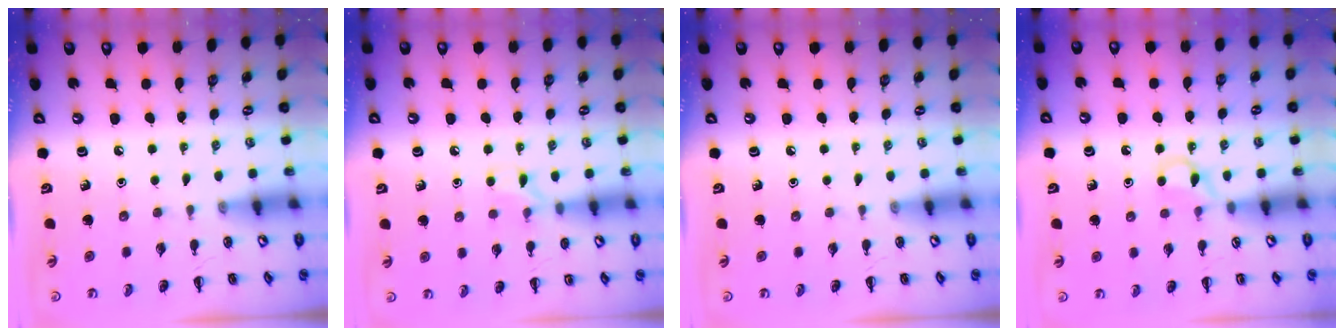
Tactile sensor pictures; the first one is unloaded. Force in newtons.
{"total": 5.8, "press": 5.5, "slide": 1.8}
{"total": 0.0}
{"total": 4.3, "press": 4.0, "slide": 1.4}